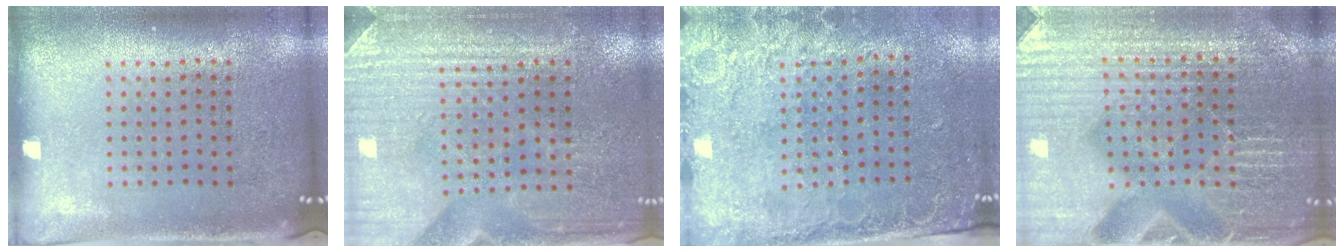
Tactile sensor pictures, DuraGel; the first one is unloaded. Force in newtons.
{"total": 3.2, "press": 3.1, "slide": 0.5}
{"total": 2.5, "press": 2.1, "slide": 1.4}
{"total": 5.2, "press": 4.8, "slide": 1.8}